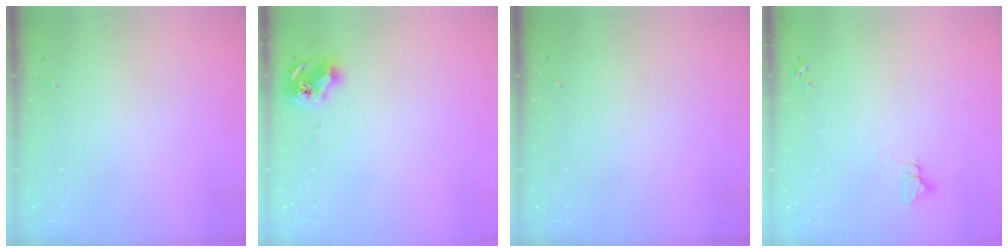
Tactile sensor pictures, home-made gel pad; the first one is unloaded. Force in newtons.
{"total": 8.4, "press": 8.4, "slide": 0.4}
{"total": 0.0}
{"total": 2.7, "press": 2.7, "slide": 0.1}